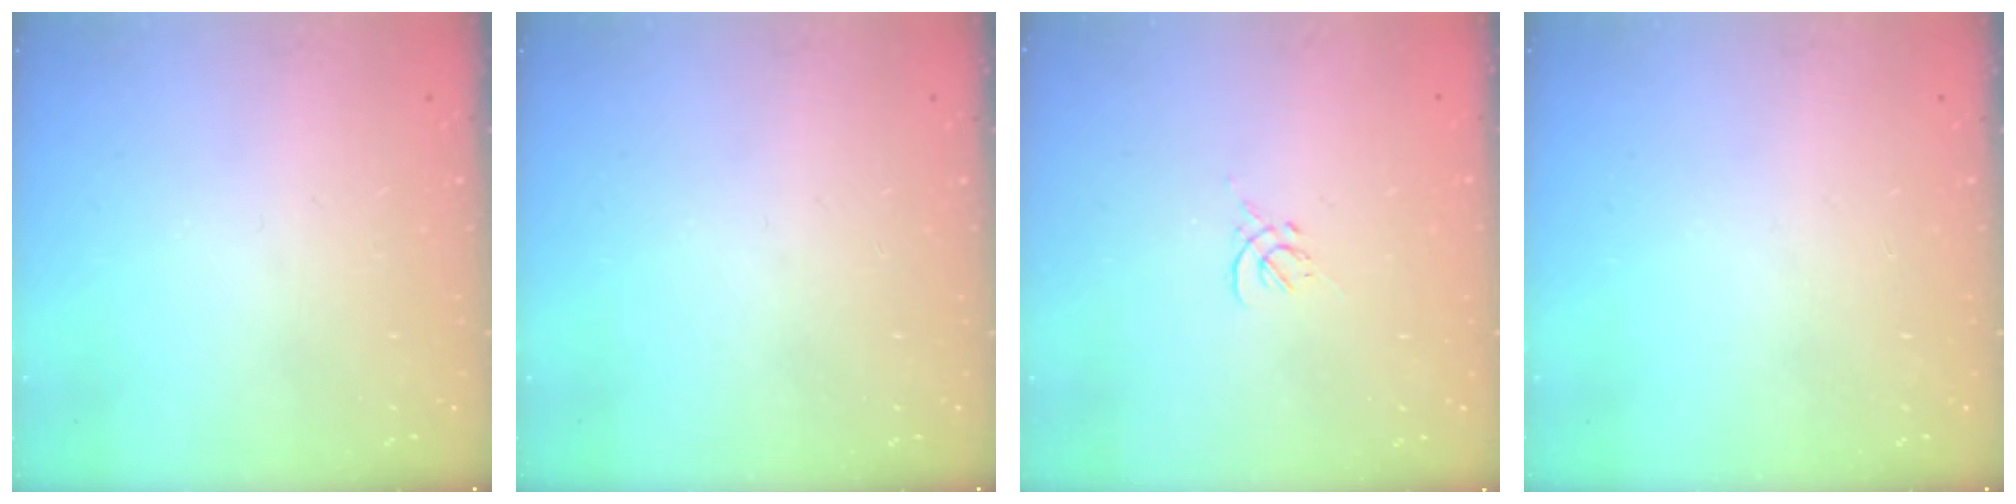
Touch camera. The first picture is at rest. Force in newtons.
{"total": 0.0}
{"total": 0.0}
{"total": 0.0}